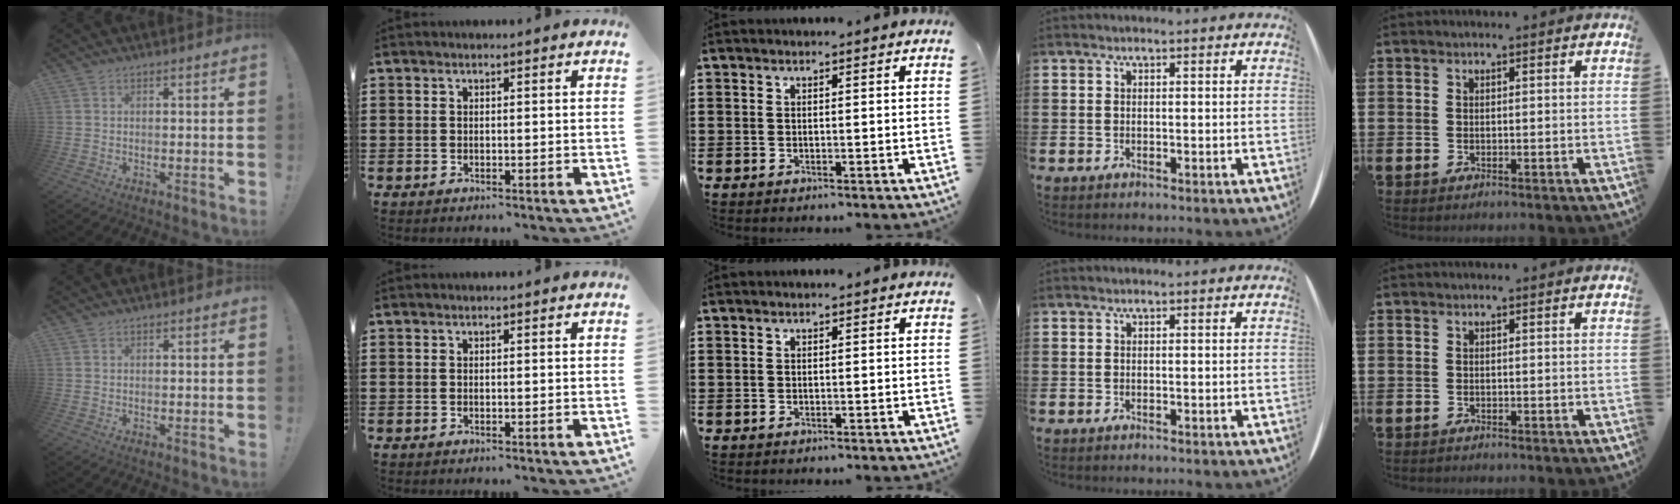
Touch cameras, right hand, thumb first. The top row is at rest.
{}